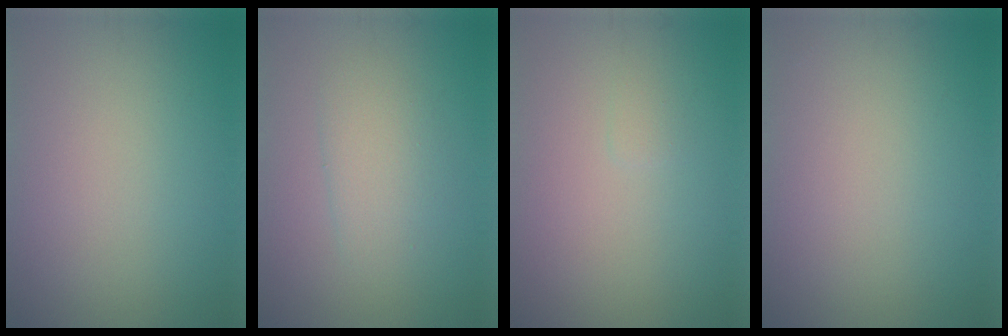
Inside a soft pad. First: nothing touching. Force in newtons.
{"total": 2.6, "press": 2.6, "slide": 0.2}
{"total": 0.5, "press": 0.5, "slide": 0.0}
{"total": 0.0}